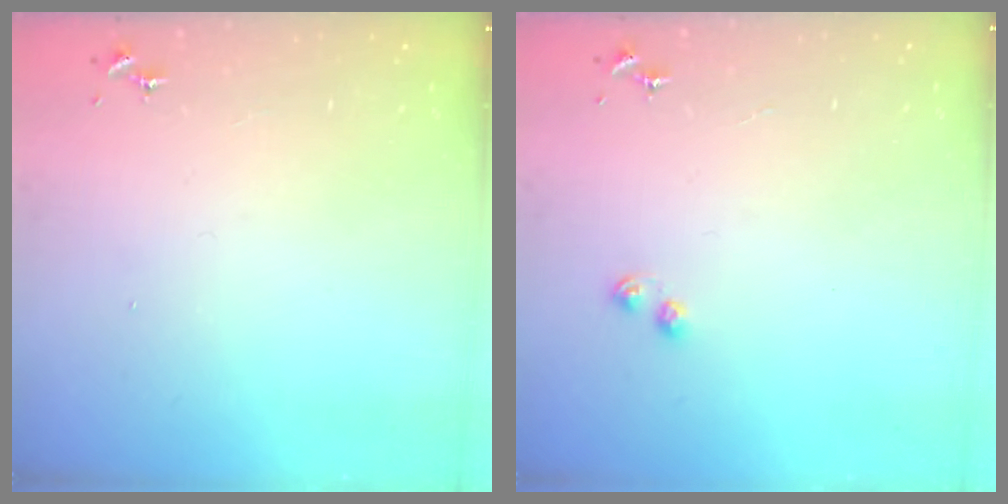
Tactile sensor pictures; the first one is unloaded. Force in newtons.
{"total": 3.8, "press": 3.8, "slide": 0.5}